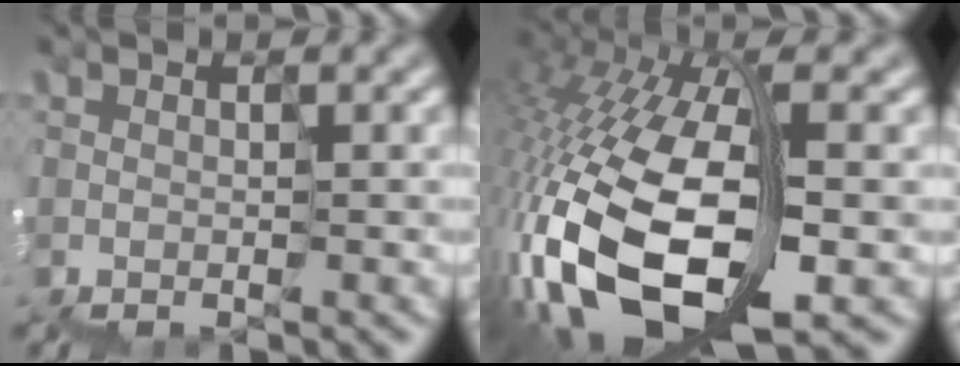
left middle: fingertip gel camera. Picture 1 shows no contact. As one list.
[{"total": 13.0, "force": [-4.3, 6.6, 10.3], "torque": [-0.245, -0.013, -0.074]}]